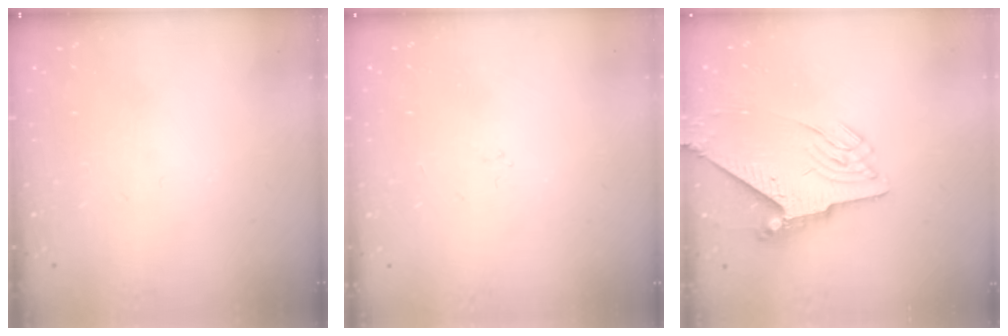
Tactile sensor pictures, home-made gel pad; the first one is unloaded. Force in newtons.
{"total": 0.0}
{"total": 8.8, "press": 8.7, "slide": 1.1}